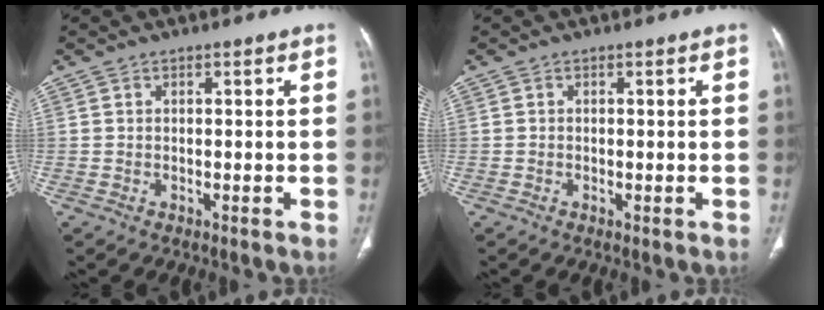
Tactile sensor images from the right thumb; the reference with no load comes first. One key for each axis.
{"total": 0.0}